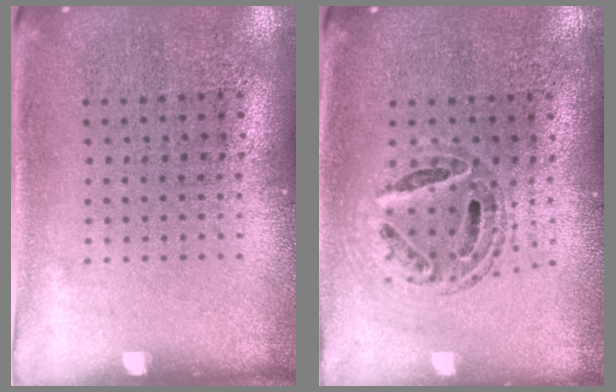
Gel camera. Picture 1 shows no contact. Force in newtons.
{"total": 0.6, "press": 0.6, "slide": 0.2}